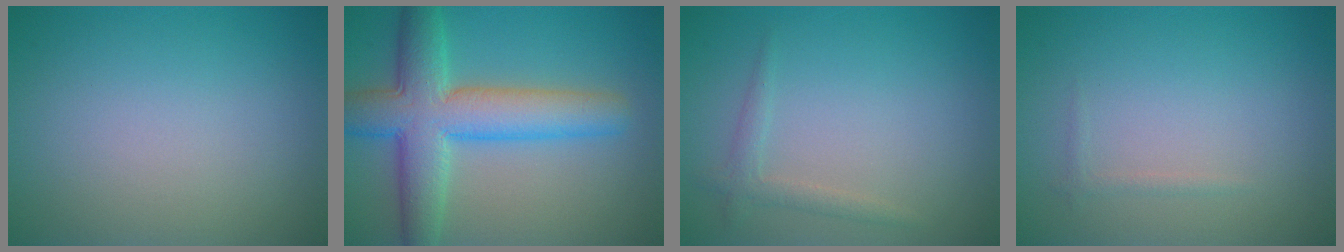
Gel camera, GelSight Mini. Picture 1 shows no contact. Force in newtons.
{"total": 8.2, "press": 8.2, "slide": 0.3}
{"total": 1.5, "press": 1.5, "slide": 0.1}
{"total": 0.6, "press": 0.6, "slide": 0.0}